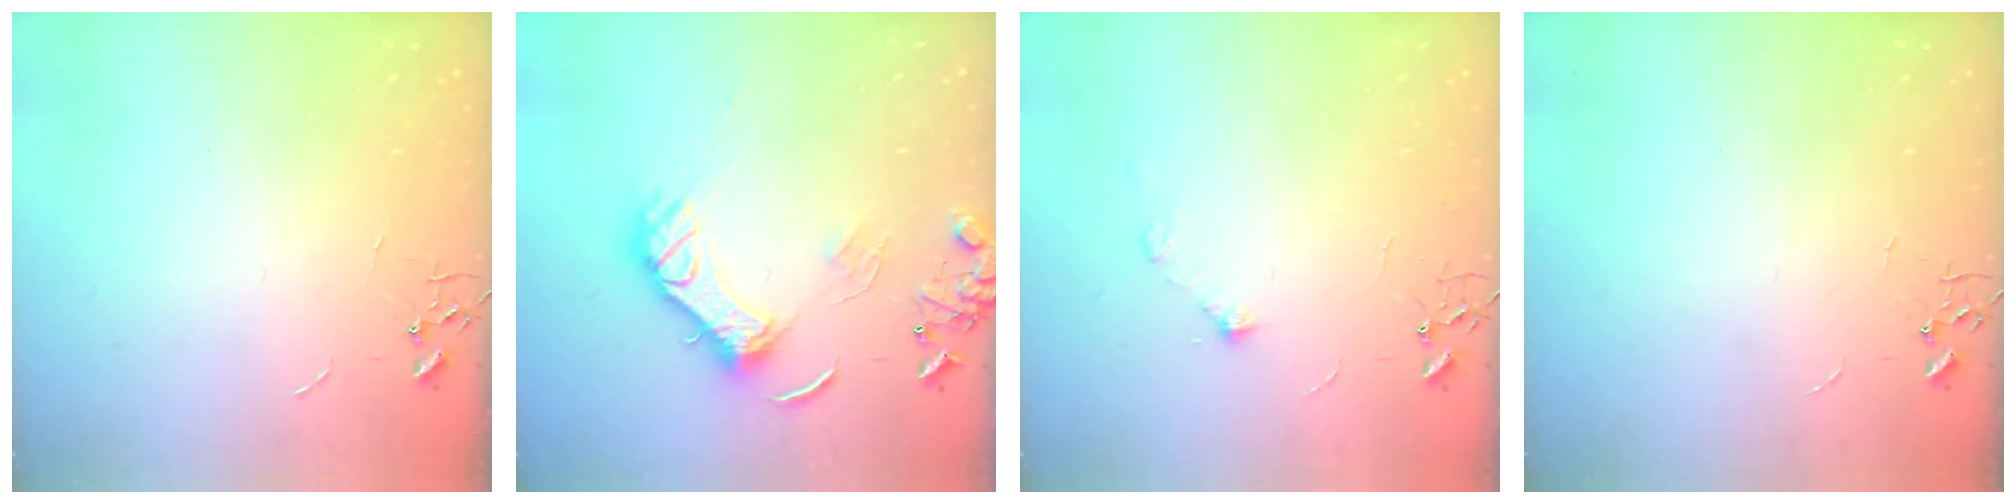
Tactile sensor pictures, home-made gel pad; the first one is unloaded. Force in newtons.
{"total": 13.9, "press": 13.9, "slide": 0.3}
{"total": 6.0, "press": 6.0, "slide": 0.8}
{"total": 0.0}